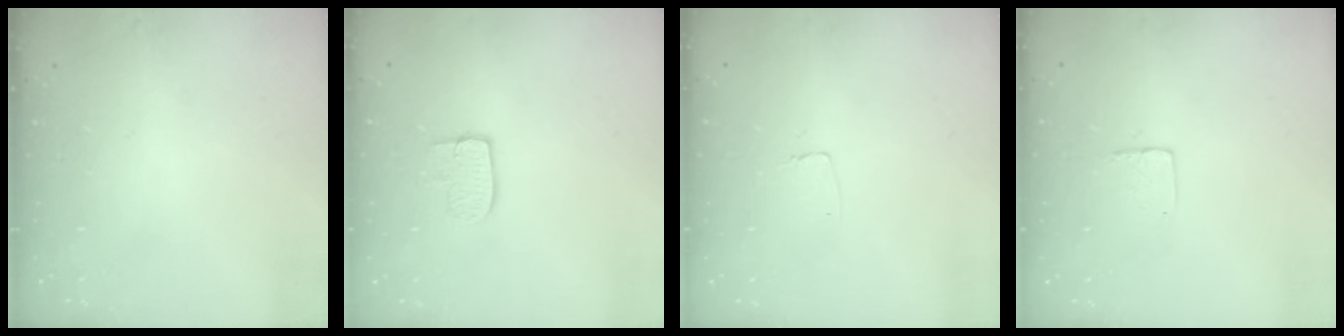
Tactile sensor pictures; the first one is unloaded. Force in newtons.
{"total": 6.9, "press": 6.9, "slide": 0.2}
{"total": 3.5, "press": 3.5, "slide": 0.3}
{"total": 3.9, "press": 3.9, "slide": 0.3}